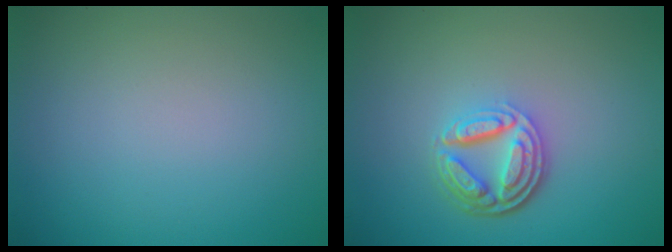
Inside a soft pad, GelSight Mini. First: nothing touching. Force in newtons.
{"total": 4.6, "press": 3.6, "slide": 3.0}